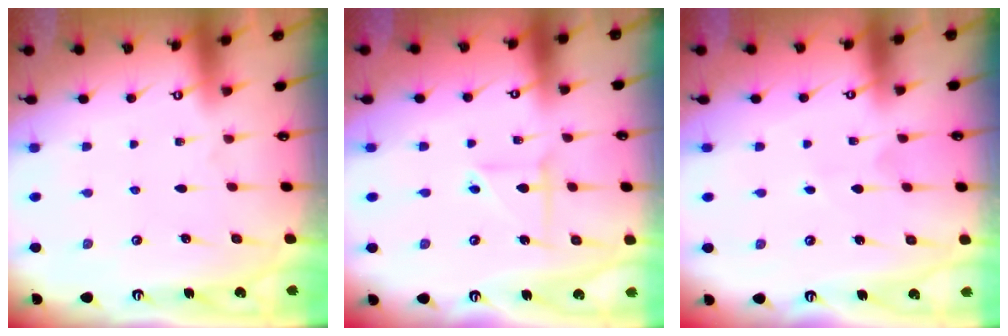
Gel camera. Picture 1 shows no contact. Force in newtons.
{"total": 4.2, "press": 4.1, "slide": 0.5}
{"total": 2.2, "press": 2.2, "slide": 0.2}